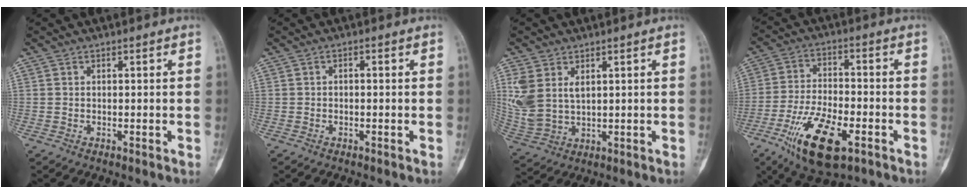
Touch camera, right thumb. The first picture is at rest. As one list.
[{"total": 0.5, "force": [-0.2, 0.2, 0.4], "torque": [-0.005, 0.007, -0.006]}, {"total": 9.2, "force": [2.9, 5.9, 6.4], "torque": [-0.142, -0.008, 0.074]}, {"total": 15.2, "force": [-7.1, 6.3, 11.9], "torque": [-0.216, 0.015, -0.120]}]